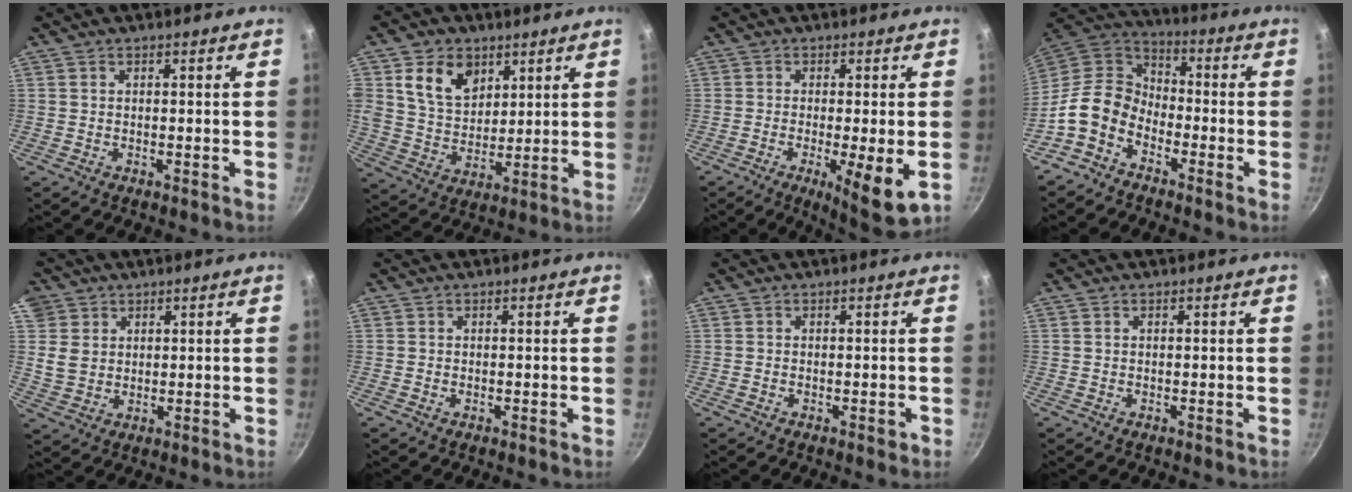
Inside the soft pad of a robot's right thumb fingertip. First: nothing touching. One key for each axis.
{"total": 11.5, "fx": 4.9, "fy": 8.3, "fz": 6.3, "tx": -0.087, "ty": -0.025, "tz": 0.089}
{"total": 9.1, "fx": -2.4, "fy": 1.7, "fz": 8.6, "tx": -0.137, "ty": -0.008, "tz": -0.030}
{"total": 11.1, "fx": -5.2, "fy": 7.9, "fz": 5.8, "tx": -0.083, "ty": 0.058, "tz": -0.129}
{"total": 6.0, "fx": 2.3, "fy": 5.3, "fz": 1.6, "tx": 0.005, "ty": -0.002, "tz": 0.045}
{"total": 0.0}
{"total": 1.2, "fx": -0.5, "fy": 0.6, "fz": 0.8, "tx": -0.010, "ty": 0.003, "tz": -0.008}
{"total": 0.0}